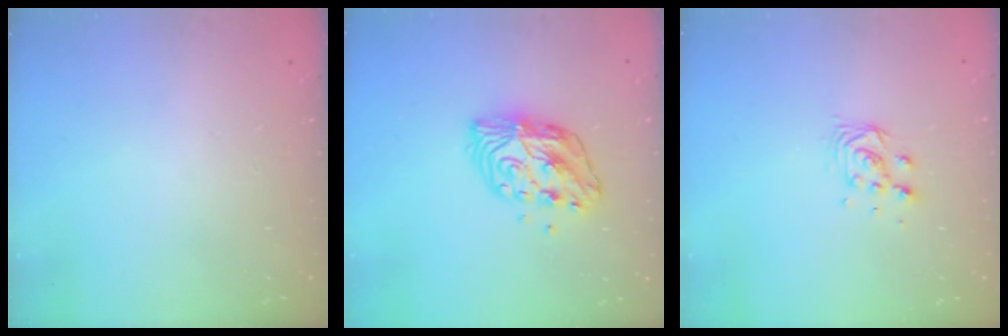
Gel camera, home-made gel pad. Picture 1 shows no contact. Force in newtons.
{"total": 11.3, "press": 11.3, "slide": 0.7}
{"total": 5.2, "press": 5.2, "slide": 0.3}